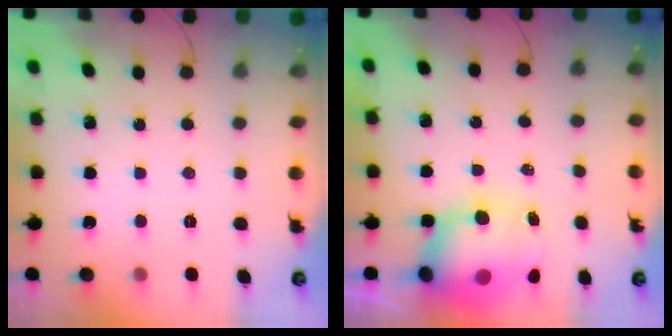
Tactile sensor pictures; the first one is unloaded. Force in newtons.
{"total": 11.3, "press": 10.9, "slide": 2.9}